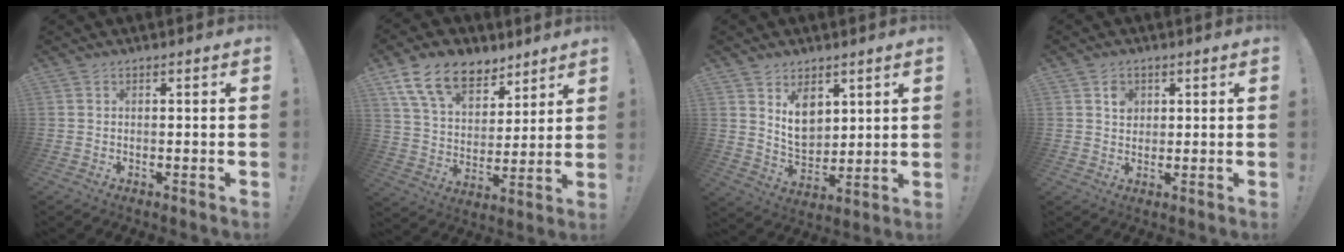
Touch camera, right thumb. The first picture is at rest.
{"total": 16.1, "force": [10.3, 9.7, 7.6], "torque": [-0.131, -0.060, 0.193]}
{"total": 9.8, "force": [4.8, 7.1, 4.8], "torque": [-0.060, -0.034, 0.093]}
{"total": 3.6, "force": [1.3, 3.0, 1.4], "torque": [-0.007, -0.005, 0.019]}